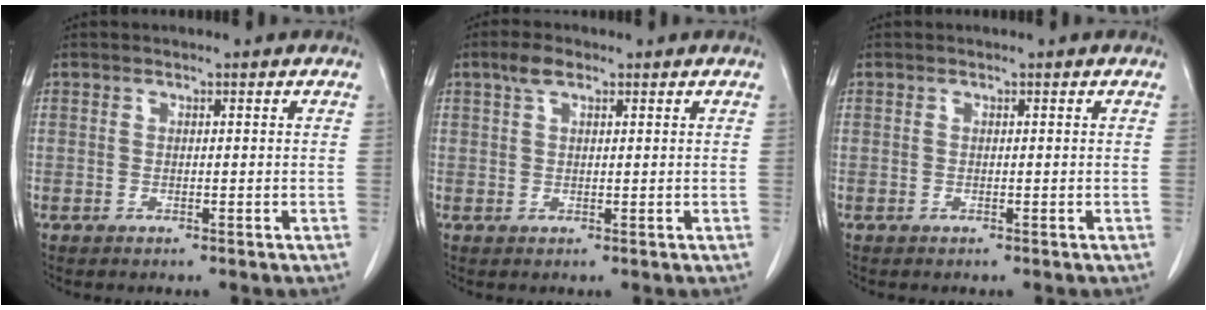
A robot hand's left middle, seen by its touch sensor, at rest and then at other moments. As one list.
[{"total": 2.6, "force": [1.6, 1.1, 1.7], "torque": [-0.039, 0.009, 0.034]}, {"total": 0.0}]